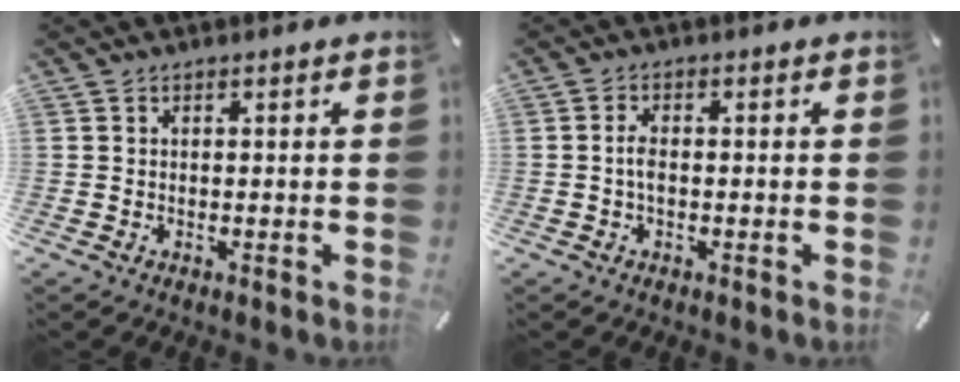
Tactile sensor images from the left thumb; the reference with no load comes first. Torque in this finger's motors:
{"motor_torque": [0.07, -0.03, 0.08, 0.09, -0.08]}